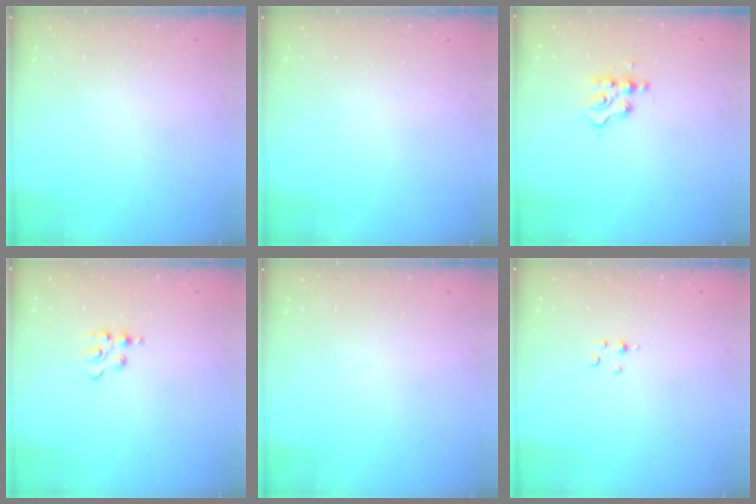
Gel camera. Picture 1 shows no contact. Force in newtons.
{"total": 0.0}
{"total": 3.5, "press": 3.5, "slide": 0.1}
{"total": 2.3, "press": 2.3, "slide": 0.3}
{"total": 0.0}
{"total": 2.5, "press": 2.5, "slide": 0.3}